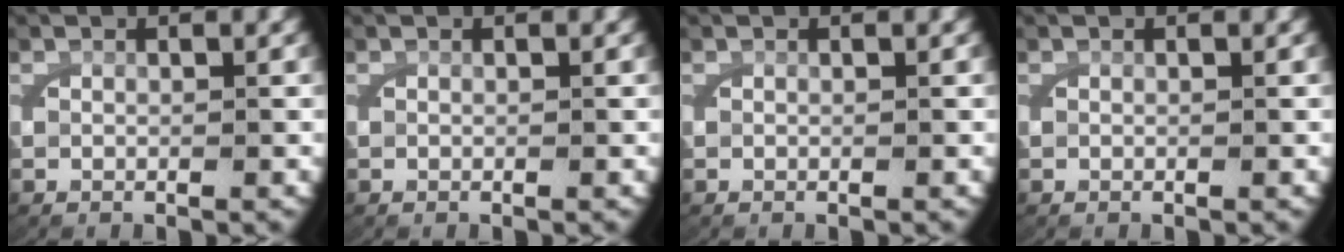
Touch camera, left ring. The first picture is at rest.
{"total": 0.0}
{"total": 0.0}
{"total": 0.0}